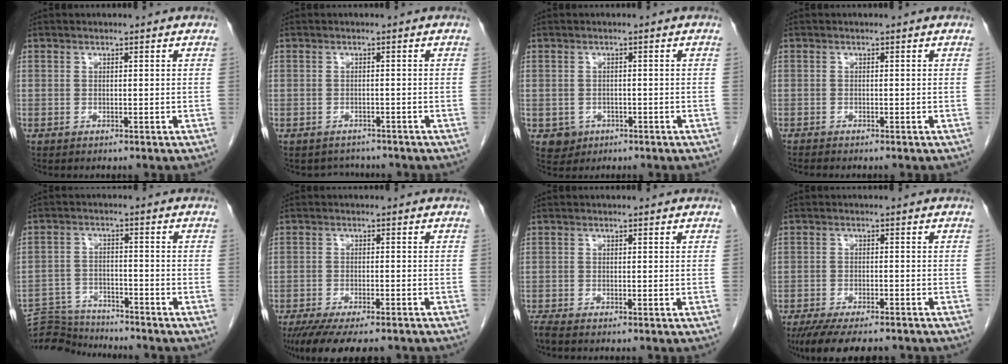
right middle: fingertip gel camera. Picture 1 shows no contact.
{"total": 2.8, "force": [-2.5, 1.3, -0.3], "torque": [0.001, 0.004, -0.037]}
{"total": 2.6, "force": [-1.1, 2.2, 0.5], "torque": [-0.006, 0.005, -0.011]}
{"total": 1.2, "force": [-1.1, 0.1, 0.5], "torque": [-0.010, -0.004, -0.015]}
{"total": 8.8, "force": [-8.8, 0.7, 0.0], "torque": [0.002, 0.007, -0.151]}
{"total": 12.4, "force": [-9.9, 3.1, 6.7], "torque": [-0.113, -0.020, -0.147]}
{"total": 1.4, "force": [-1.3, -0.2, 0.5], "torque": [-0.020, -0.006, -0.028]}
{"total": 11.3, "force": [-9.4, 2.7, 5.6], "torque": [-0.085, -0.016, -0.138]}